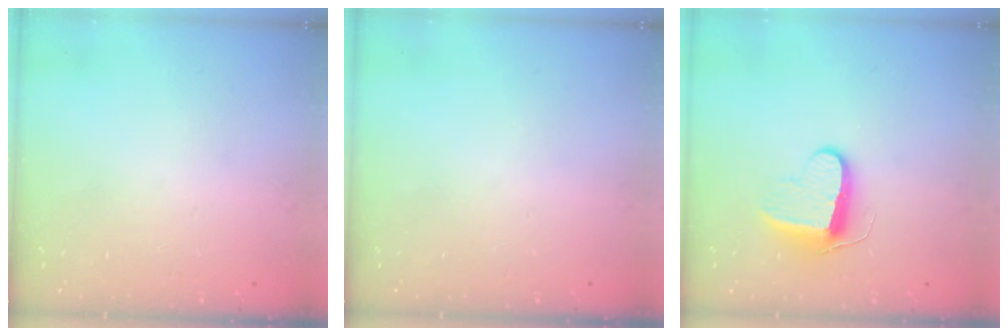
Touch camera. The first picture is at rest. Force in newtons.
{"total": 0.0}
{"total": 9.9, "press": 9.9, "slide": 0.2}